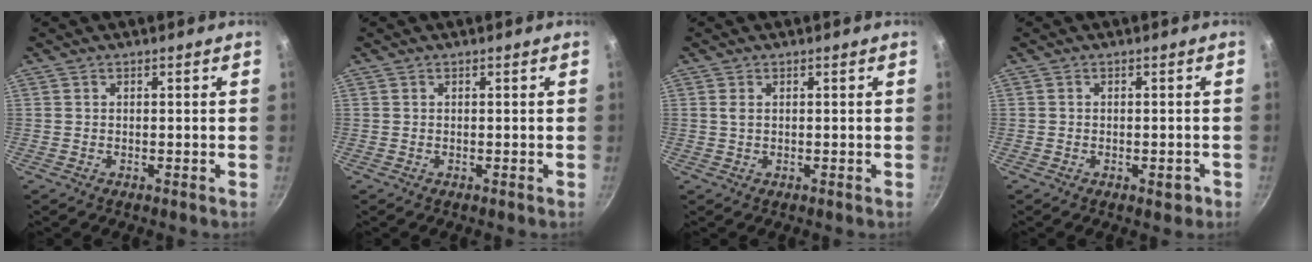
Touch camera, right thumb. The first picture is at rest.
{"total": 0.0}
{"total": 0.9, "force": [0.3, 0.4, 0.7], "torque": [-0.016, 0.000, 0.006]}
{"total": 2.2, "force": [-1.0, 1.3, 1.5], "torque": [-0.008, 0.010, -0.011]}